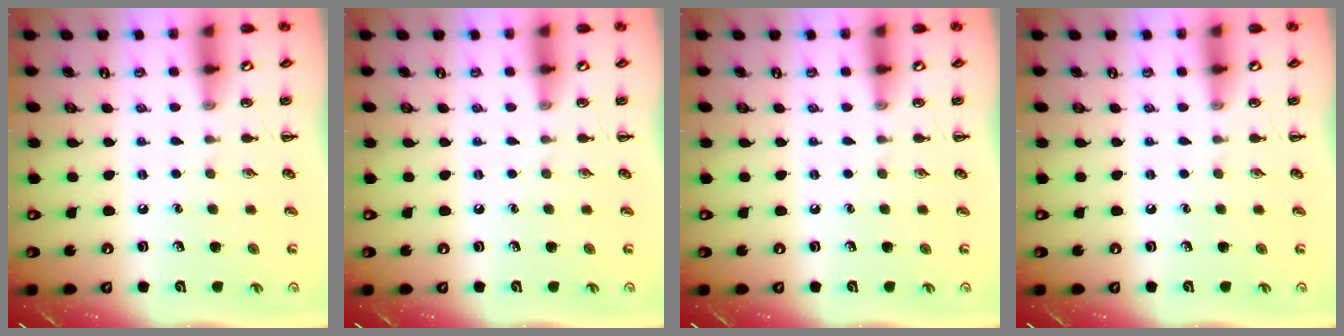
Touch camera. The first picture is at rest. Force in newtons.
{"total": 0.0}
{"total": 0.0}
{"total": 0.0}